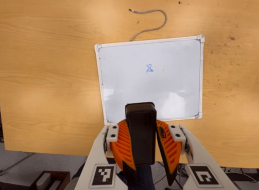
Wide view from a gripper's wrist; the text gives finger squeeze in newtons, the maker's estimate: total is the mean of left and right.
{"total": 10.7, "left": 9.8, "right": 11.5}